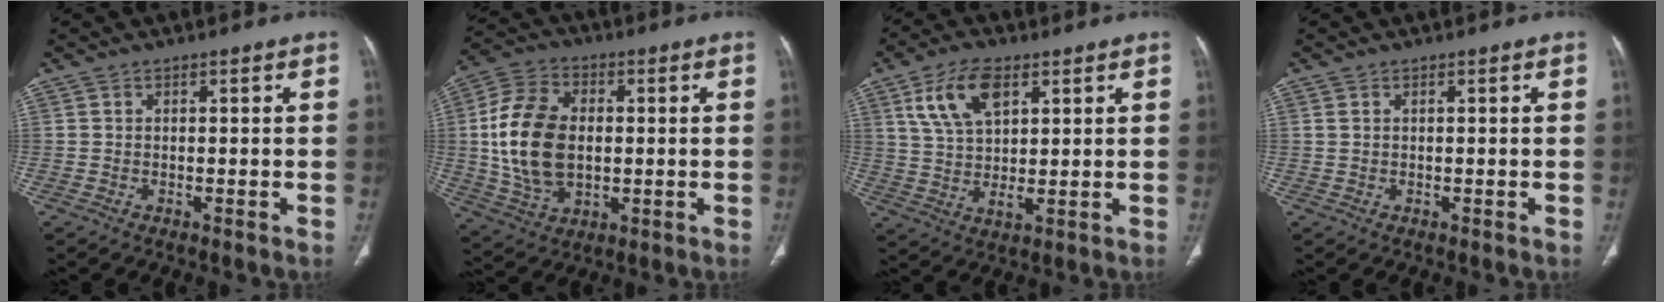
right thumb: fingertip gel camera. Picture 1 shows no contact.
{"total": 16.8, "force": [0.4, 11.0, 12.6], "torque": [-0.235, 0.007, 0.014]}
{"total": 11.0, "force": [4.9, 5.4, 8.3], "torque": [-0.154, -0.011, 0.097]}
{"total": 0.6, "force": [0.4, 0.2, 0.5], "torque": [-0.013, 0.009, 0.010]}